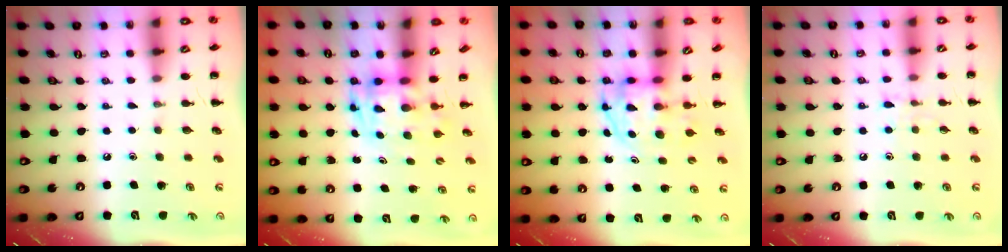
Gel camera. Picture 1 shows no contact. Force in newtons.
{"total": 3.5, "press": 3.4, "slide": 0.7}
{"total": 3.5, "press": 3.5, "slide": 0.5}
{"total": 5.3, "press": 5.2, "slide": 1.1}